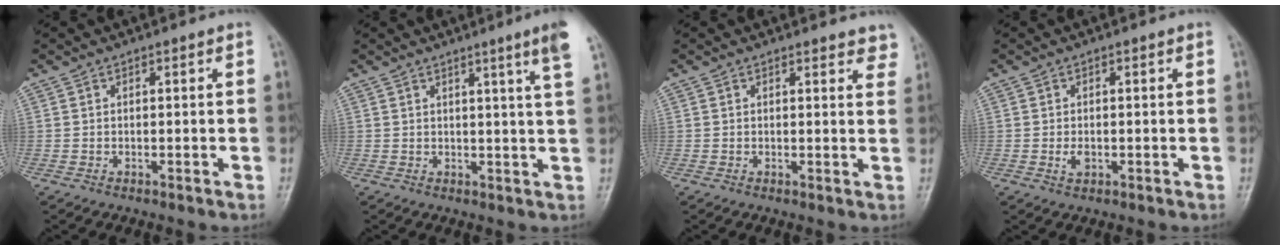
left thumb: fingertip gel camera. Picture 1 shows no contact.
{"total": 5.9, "force": [3.5, -0.7, 4.7], "torque": [-0.063, -0.022, 0.043]}
{"total": 4.1, "force": [3.7, 1.6, 0.8], "torque": [0.025, -0.019, 0.024]}
{"total": 2.0, "force": [-0.4, 1.4, 1.5], "torque": [-0.022, -0.001, -0.007]}